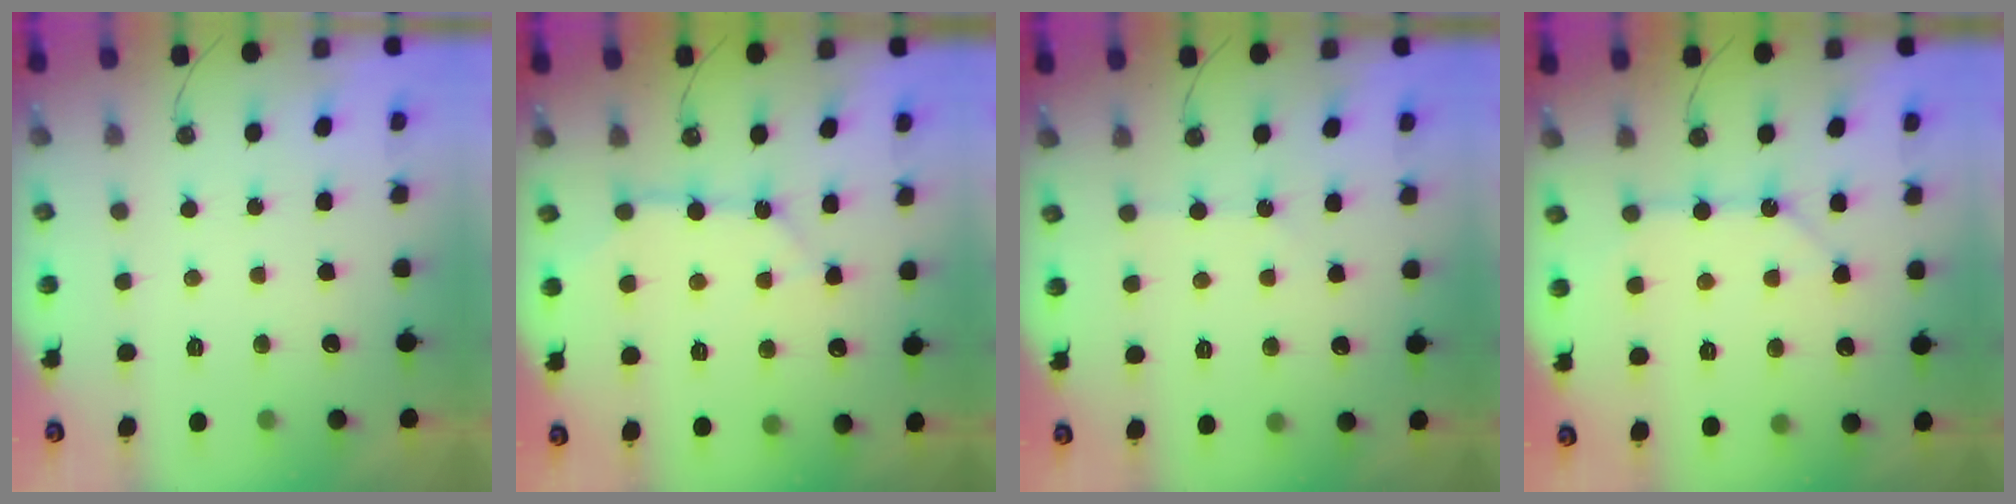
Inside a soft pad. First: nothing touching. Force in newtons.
{"total": 9.5, "press": 9.5, "slide": 0.9}
{"total": 2.9, "press": 2.8, "slide": 0.5}
{"total": 10.3, "press": 10.3, "slide": 1.1}